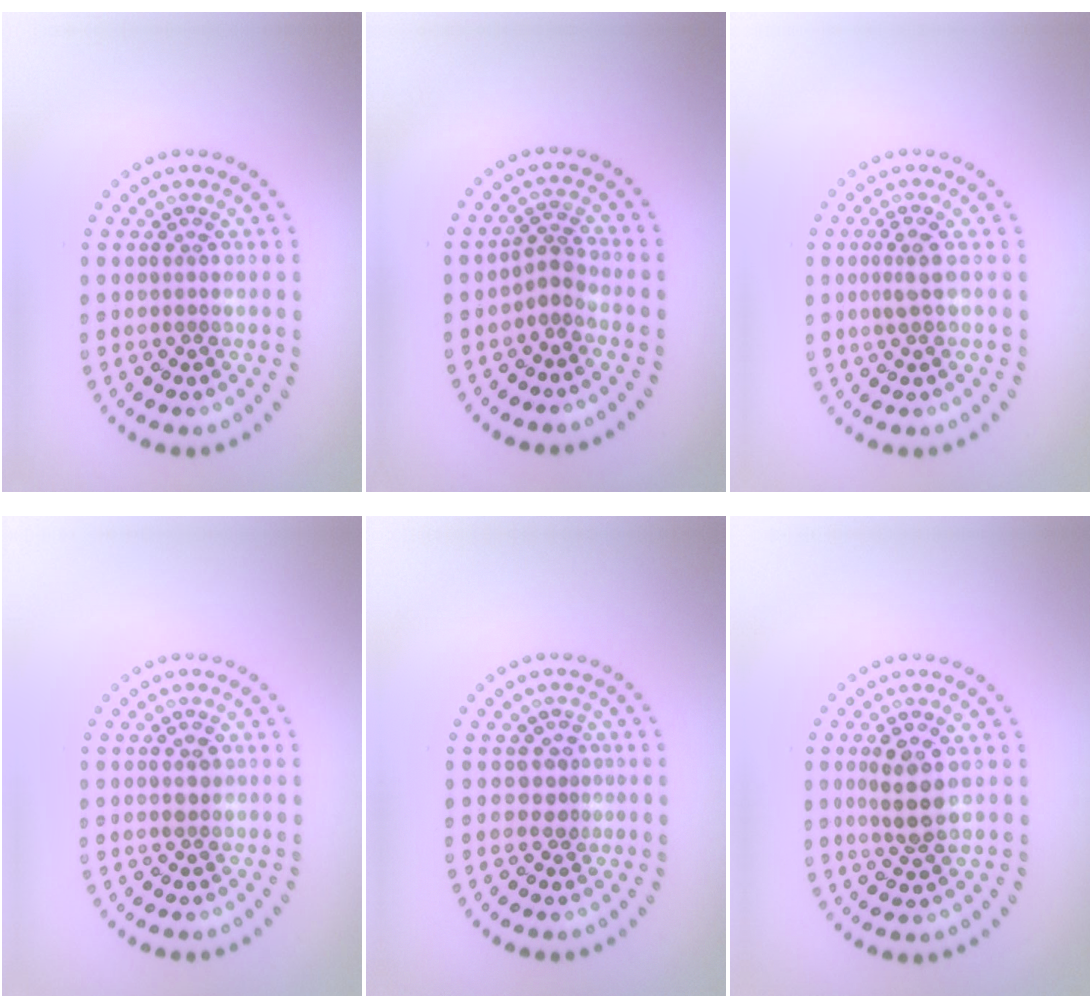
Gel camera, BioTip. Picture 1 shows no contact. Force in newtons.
{"total": 1.9, "press": 1.2, "slide": 1.5}
{"total": 1.5, "press": 1.3, "slide": 0.7}
{"total": 1.0, "press": 1.0, "slide": 0.1}
{"total": 1.9, "press": 1.4, "slide": 1.3}
{"total": 3.5, "press": 3.4, "slide": 1.0}